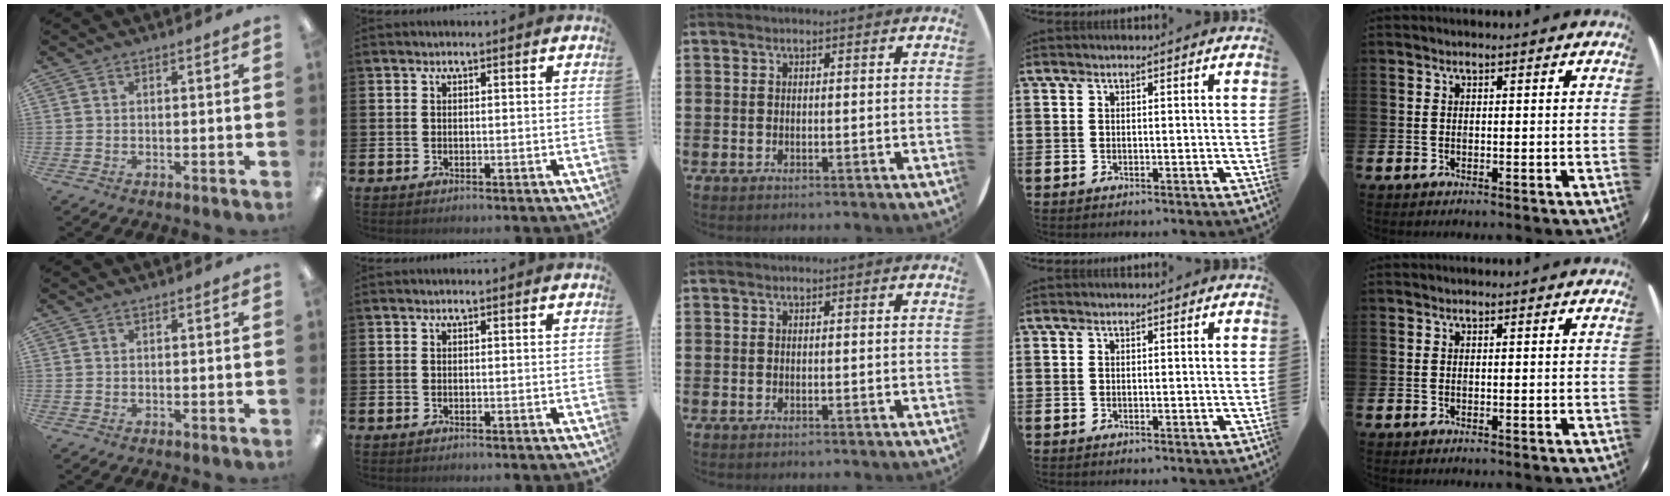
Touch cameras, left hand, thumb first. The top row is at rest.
{}